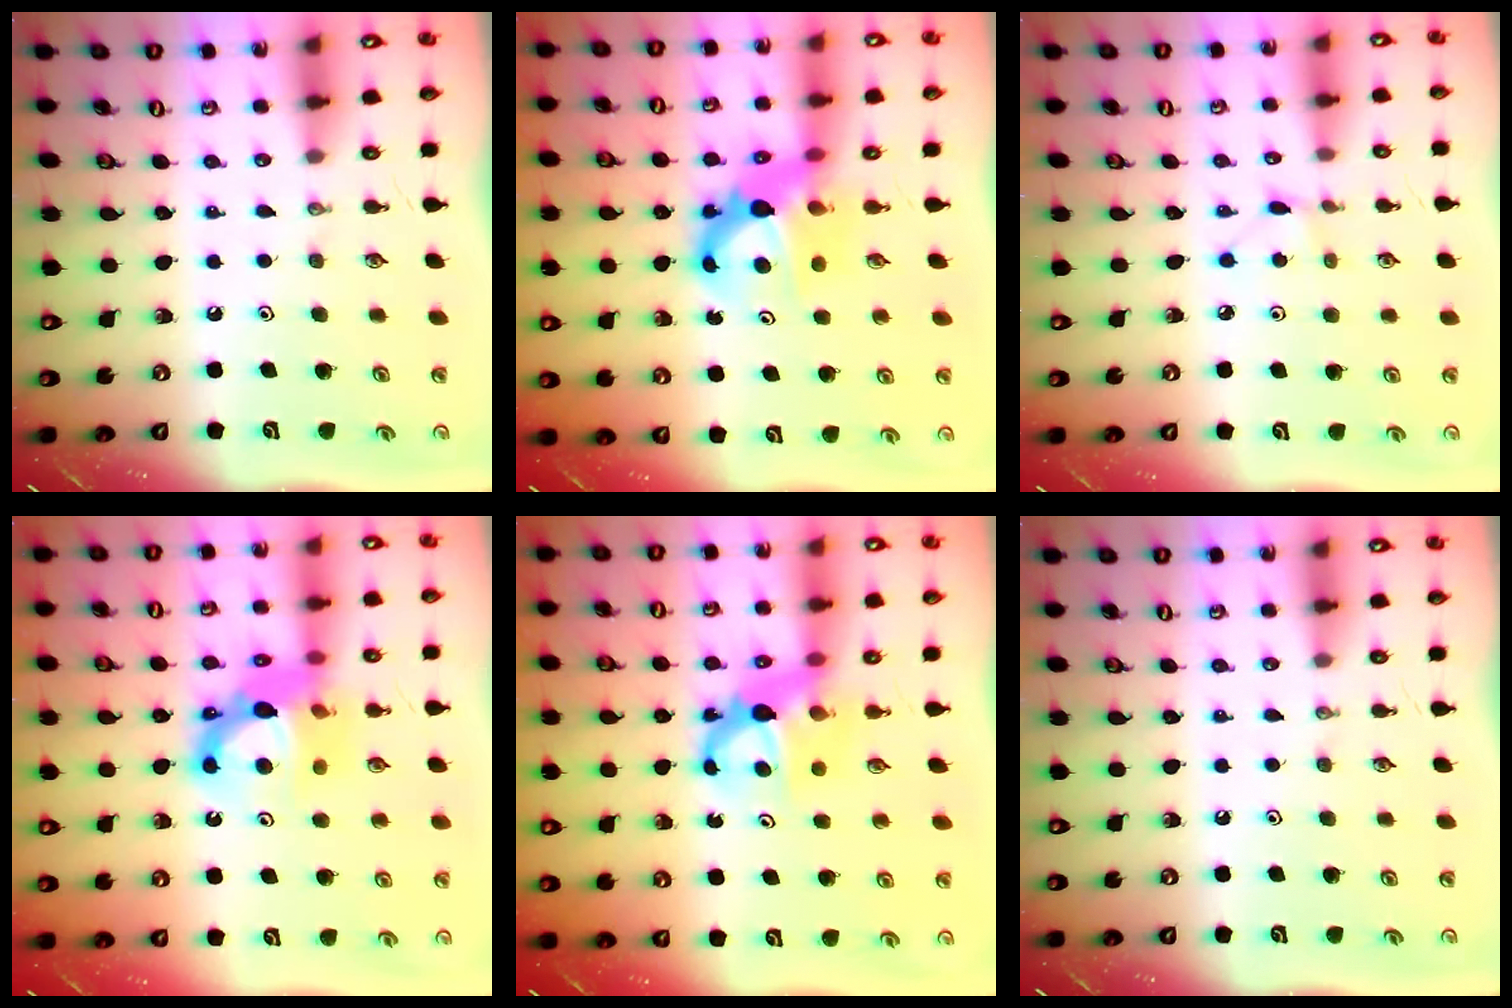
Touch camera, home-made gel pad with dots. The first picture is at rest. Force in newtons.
{"total": 8.2, "press": 8.2, "slide": 0.7}
{"total": 2.8, "press": 2.8, "slide": 0.3}
{"total": 13.1, "press": 13.1, "slide": 1.2}
{"total": 7.0, "press": 7.0, "slide": 0.5}
{"total": 0.0}